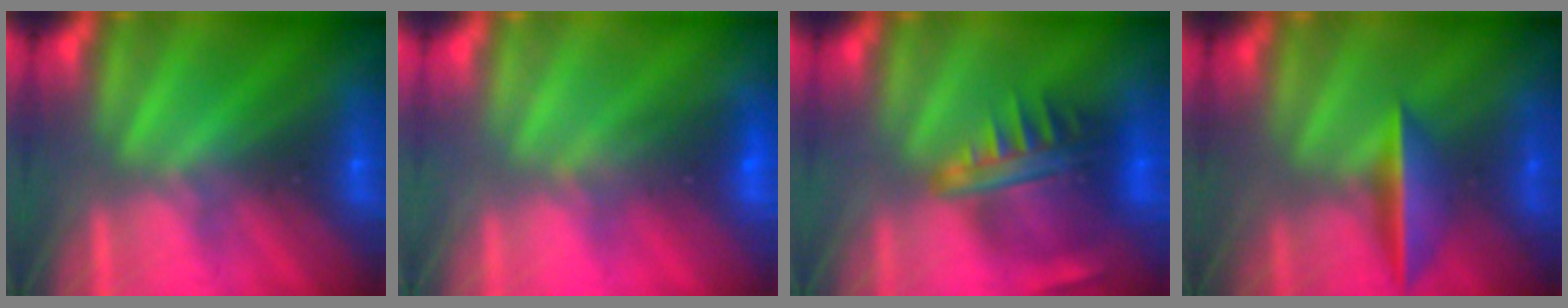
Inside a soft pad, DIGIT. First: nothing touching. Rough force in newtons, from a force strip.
{"total": 1.8}
{"total": 7.4}
{"total": 1.2}